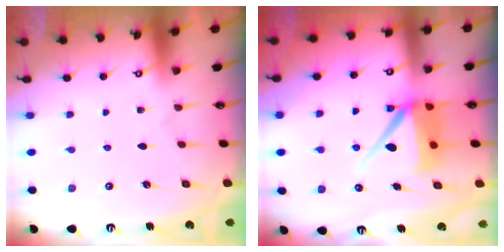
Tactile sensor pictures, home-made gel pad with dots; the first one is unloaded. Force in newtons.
{"total": 10.0, "press": 9.9, "slide": 1.3}